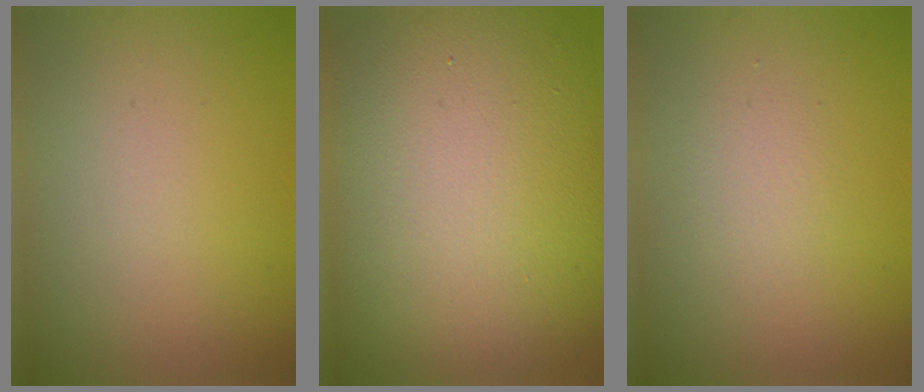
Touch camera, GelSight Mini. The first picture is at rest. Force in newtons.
{"total": 17.3, "press": 17.3, "slide": 1.2}
{"total": 1.5, "press": 1.4, "slide": 0.1}